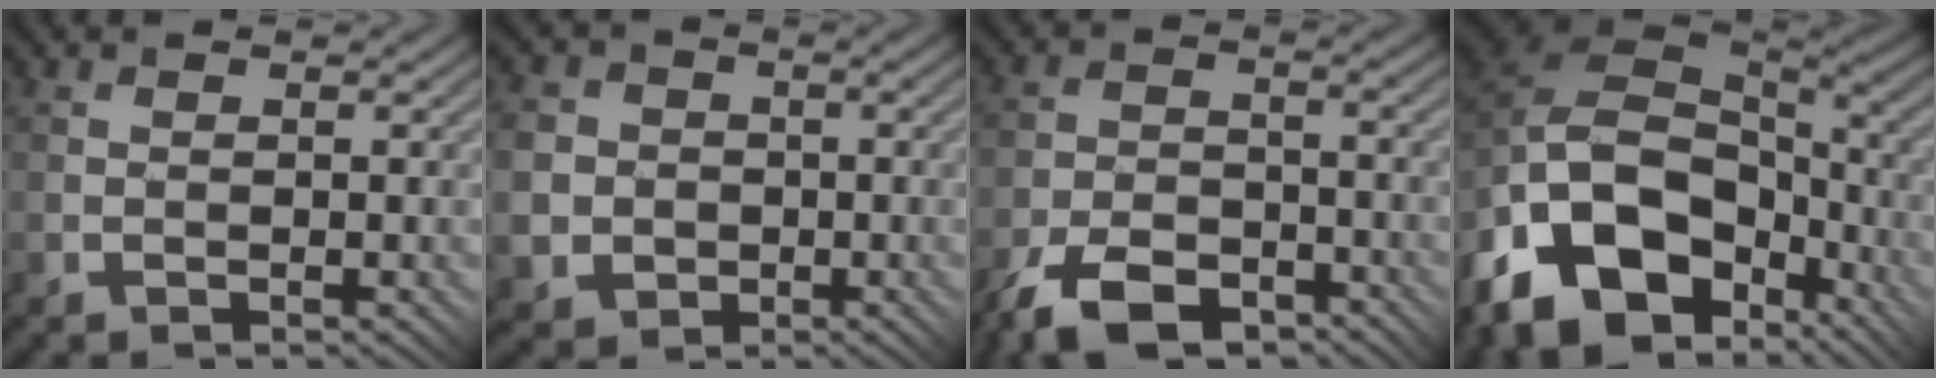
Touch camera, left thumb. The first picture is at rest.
{"total": 7.9, "force": [-1.2, 7.5, 2.1], "torque": [-0.097, -0.013, -0.043]}
{"total": 8.1, "force": [-6.1, 3.5, 4.2], "torque": [-0.084, -0.006, -0.118]}
{"total": 18.0, "force": [-9.3, 11.4, 10.3], "torque": [-0.252, -0.025, -0.151]}